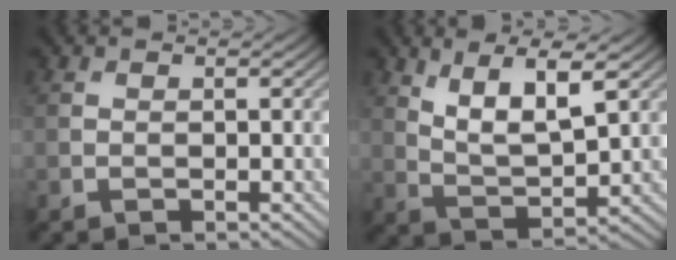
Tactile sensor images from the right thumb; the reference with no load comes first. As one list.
[{"total": 7.4, "force": [4.1, 2.0, 5.8], "torque": [-0.119, -0.002, 0.084]}]